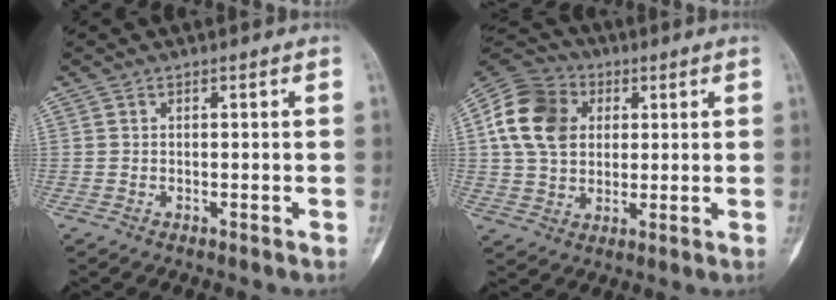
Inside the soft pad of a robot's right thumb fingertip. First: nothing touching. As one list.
[{"total": 14.7, "force": [3.2, 11.6, 8.4], "torque": [-0.144, 0.011, 0.050]}]